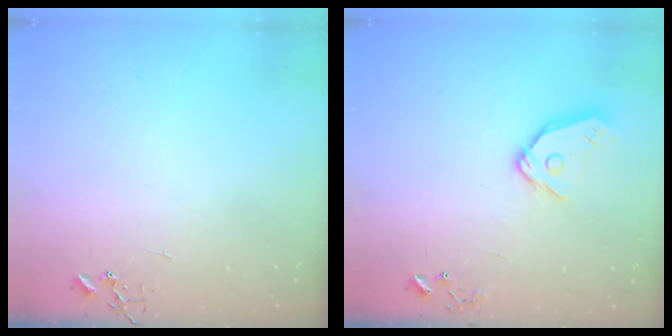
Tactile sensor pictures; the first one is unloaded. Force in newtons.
{"total": 12.2, "press": 12.1, "slide": 1.5}